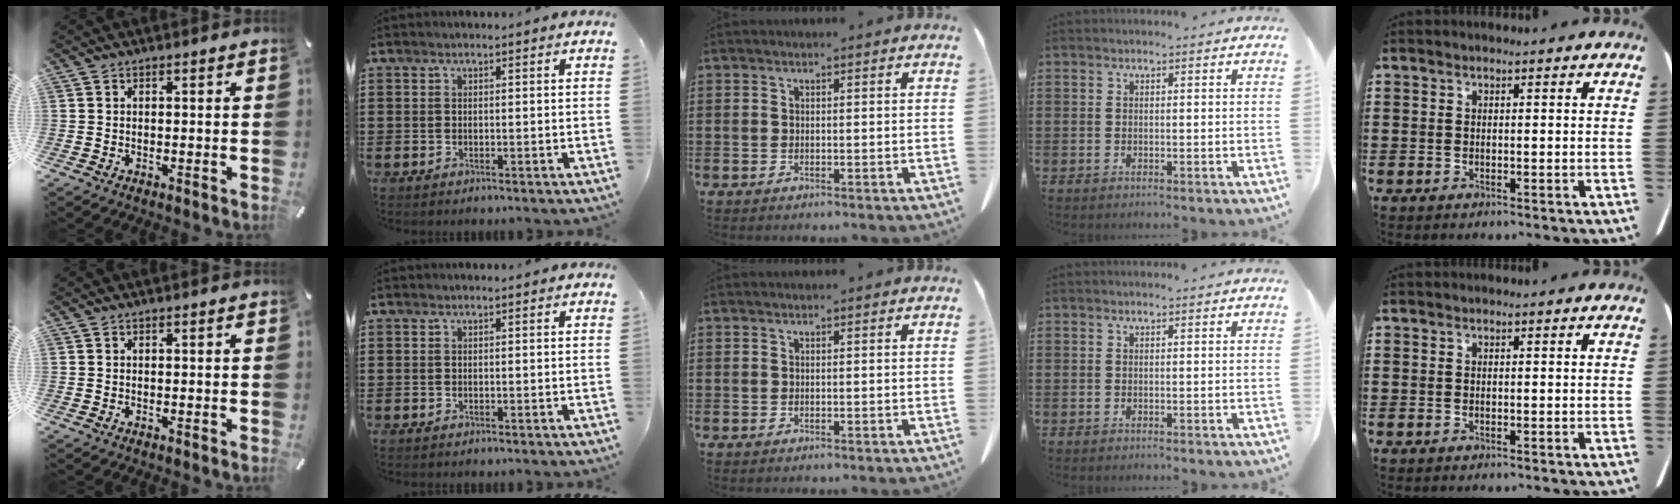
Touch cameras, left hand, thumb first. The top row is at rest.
{}